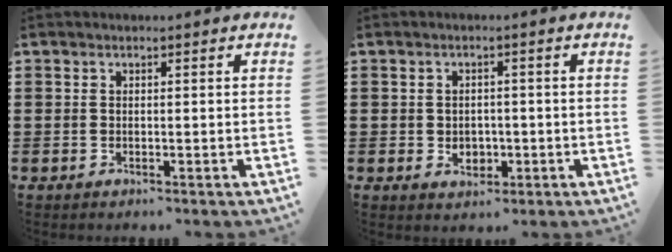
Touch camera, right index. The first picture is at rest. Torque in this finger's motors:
{"motor_torque": [1.45, 0.69, 0.16, 0.05]}